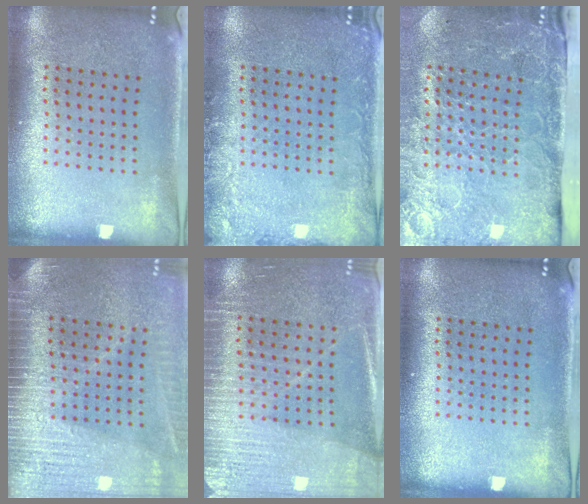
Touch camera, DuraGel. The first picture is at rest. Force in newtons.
{"total": 2.2, "press": 2.1, "slide": 0.2}
{"total": 4.7, "press": 3.7, "slide": 2.9}
{"total": 3.6, "press": 3.1, "slide": 1.9}
{"total": 3.2, "press": 3.0, "slide": 1.0}
{"total": 0.0}